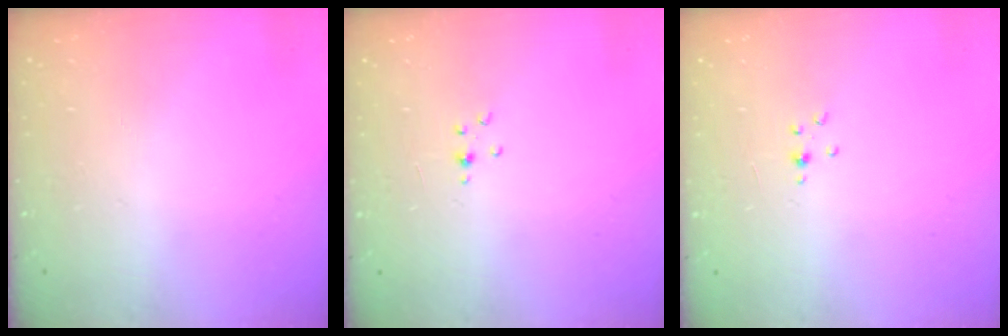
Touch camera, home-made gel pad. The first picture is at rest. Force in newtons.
{"total": 1.5, "press": 1.5, "slide": 0.2}
{"total": 1.5, "press": 1.5, "slide": 0.2}